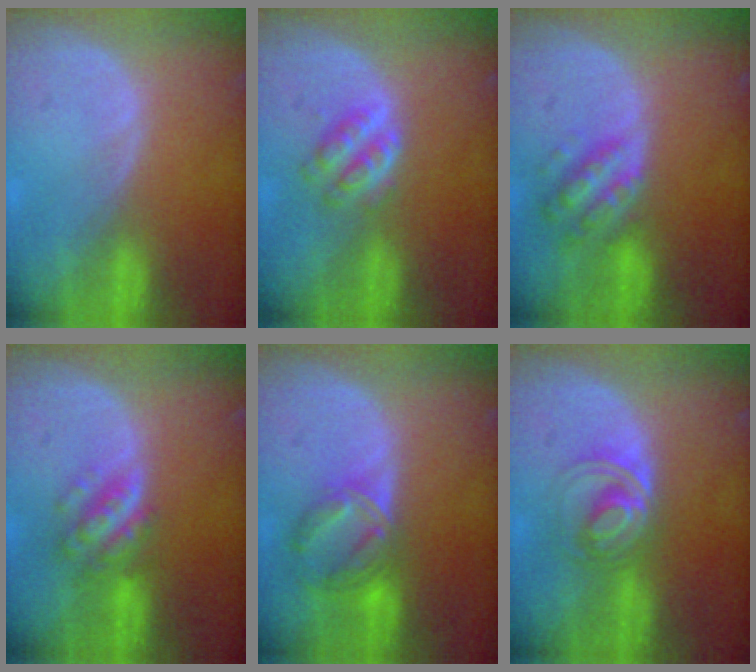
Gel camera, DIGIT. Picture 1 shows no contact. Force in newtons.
{"total": 4.3, "press": 4.1, "slide": 1.2}
{"total": 6.3, "press": 5.7, "slide": 2.7}
{"total": 6.0, "press": 5.3, "slide": 2.8}
{"total": 6.9, "press": 6.3, "slide": 2.8}
{"total": 6.0, "press": 5.6, "slide": 2.1}